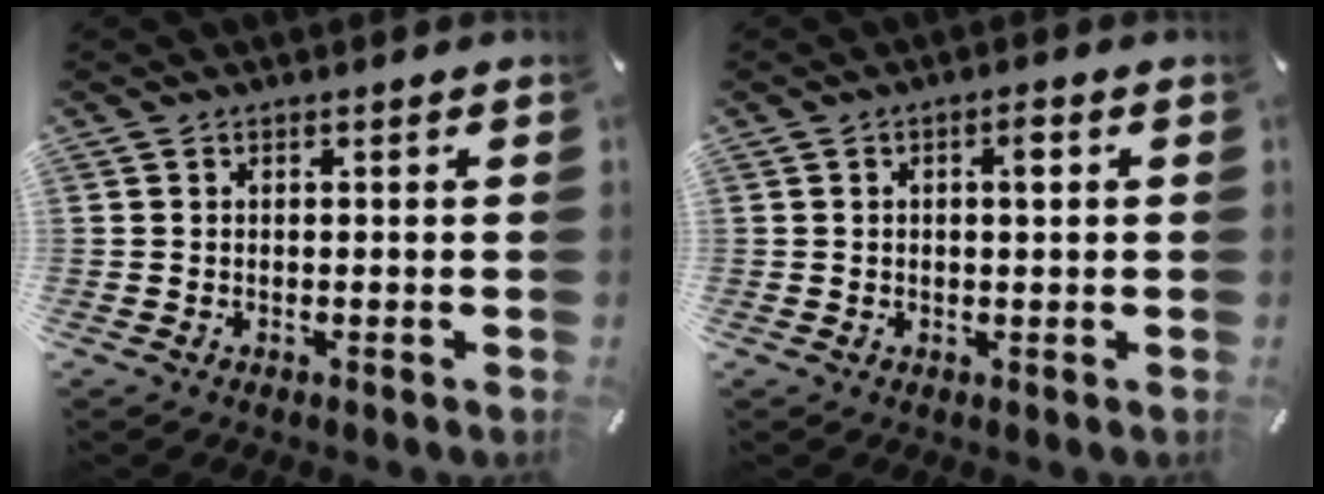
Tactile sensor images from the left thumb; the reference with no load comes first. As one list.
[{"total": 2.6, "force": [0.7, 0.9, 2.4], "torque": [-0.041, 0.004, 0.007]}]